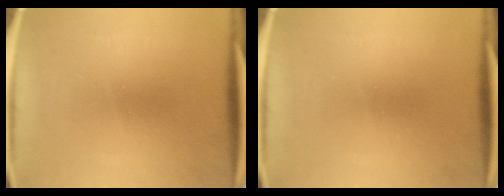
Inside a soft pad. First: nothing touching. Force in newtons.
{"total": 0.0}